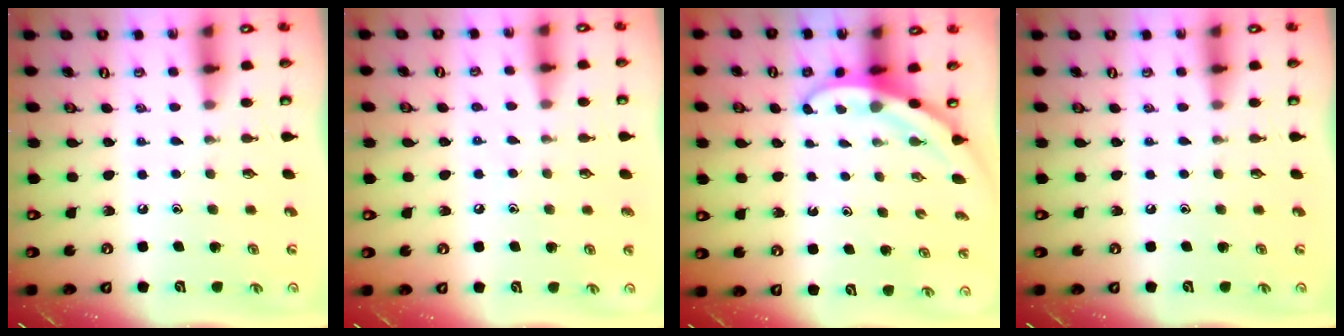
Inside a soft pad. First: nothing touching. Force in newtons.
{"total": 4.9, "press": 4.9, "slide": 0.7}
{"total": 3.1, "press": 3.1, "slide": 0.2}
{"total": 0.0}